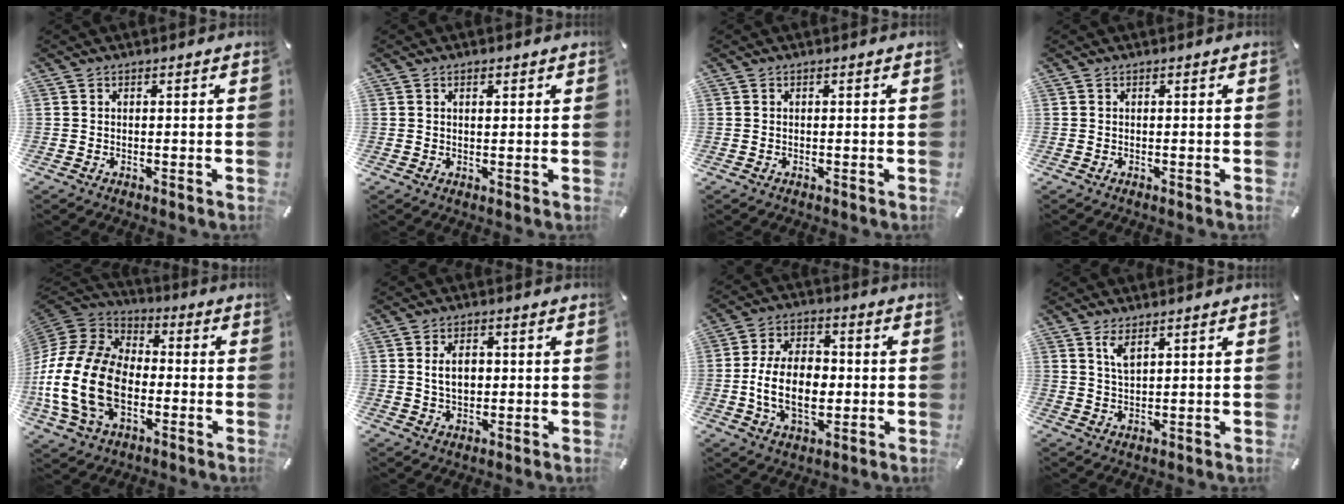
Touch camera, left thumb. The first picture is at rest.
{"total": 1.5, "force": [0.6, 0.9, 1.0], "torque": [-0.015, 0.000, 0.008]}
{"total": 0.0}
{"total": 0.0}
{"total": 21.1, "force": [-6.0, 14.5, 14.1], "torque": [-0.307, 0.029, -0.102]}
{"total": 5.1, "force": [0.5, 3.4, 3.7], "torque": [-0.067, -0.002, 0.003]}
{"total": 13.5, "force": [-1.6, 8.9, 10.1], "torque": [-0.195, 0.005, -0.026]}
{"total": 3.6, "force": [2.3, 1.2, 2.5], "torque": [-0.055, 0.000, 0.041]}